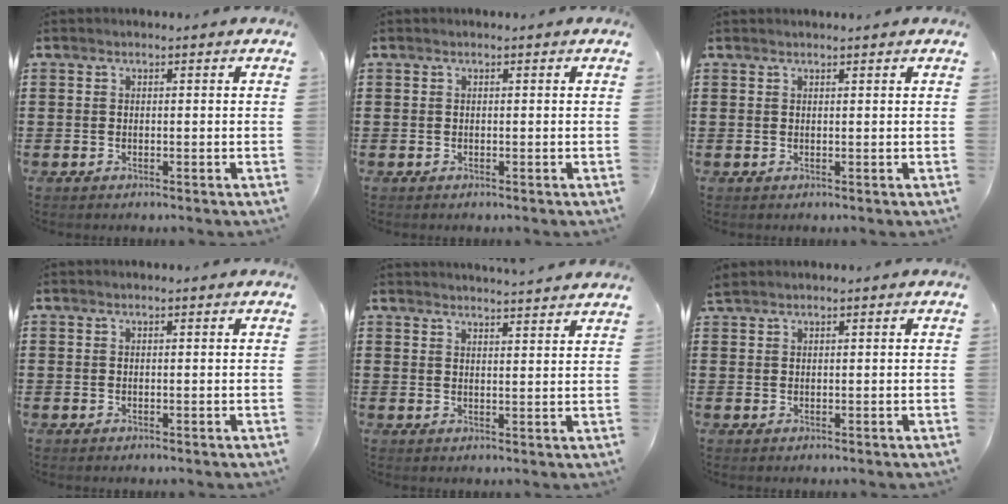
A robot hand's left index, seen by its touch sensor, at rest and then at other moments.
{"total": 0.0}
{"total": 0.6, "force": [0.6, -0.1, 0.2], "torque": [-0.005, -0.002, 0.012]}
{"total": 0.0}
{"total": 2.9, "force": [2.8, -0.6, 0.0], "torque": [-0.009, -0.015, 0.053]}
{"total": 1.0, "force": [1.0, 0.0, 0.3], "torque": [-0.007, 0.000, 0.019]}